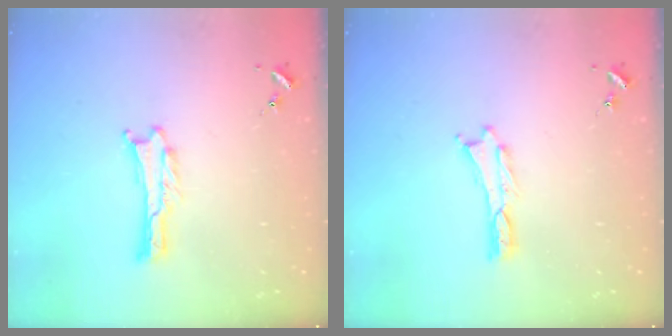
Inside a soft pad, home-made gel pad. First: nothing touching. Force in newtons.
{"total": 0.0}